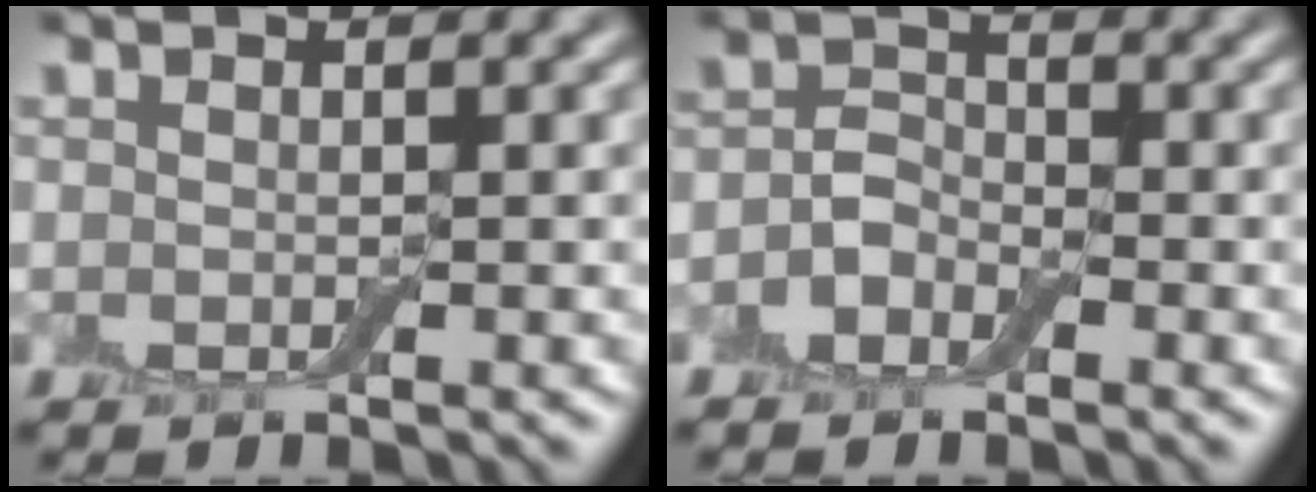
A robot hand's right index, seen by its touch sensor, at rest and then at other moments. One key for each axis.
{"total": 2.1, "fx": -1.5, "fy": 1.4, "fz": 0.8, "tx": -0.013, "ty": 0.009, "tz": -0.033}